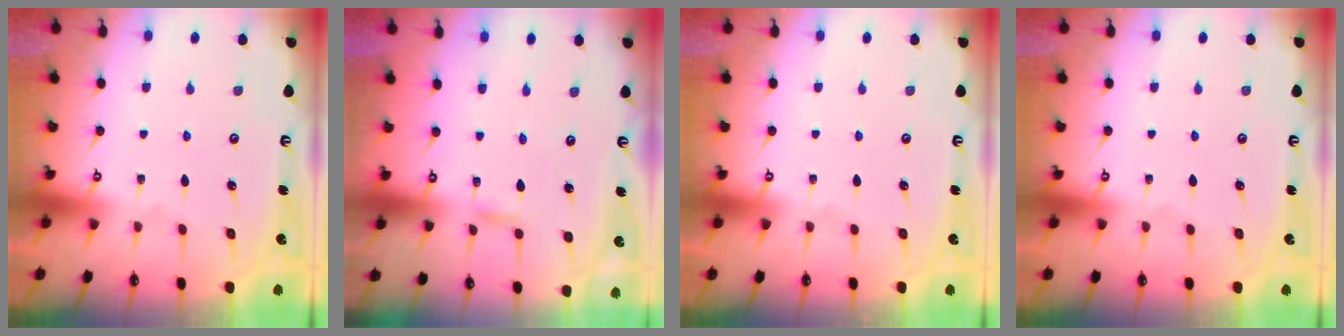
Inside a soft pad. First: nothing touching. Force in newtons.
{"total": 1.7, "press": 1.7, "slide": 0.1}
{"total": 0.0}
{"total": 0.0}